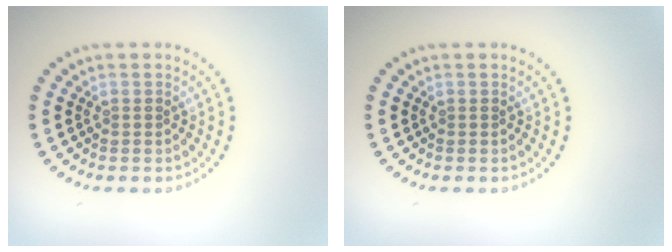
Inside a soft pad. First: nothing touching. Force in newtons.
{"total": 0.0}